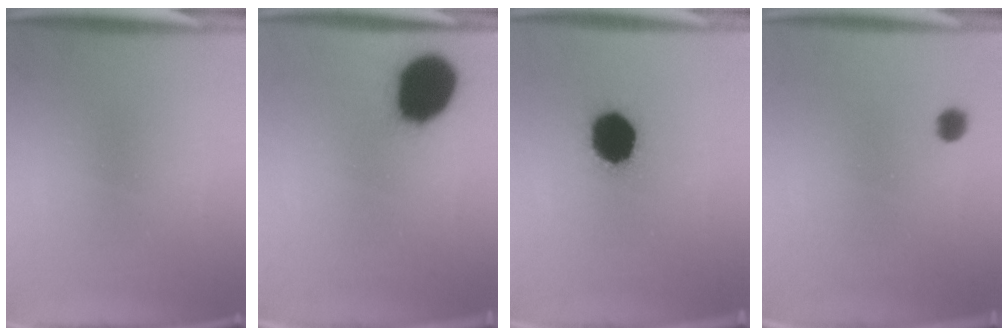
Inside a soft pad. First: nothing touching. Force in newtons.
{"total": 19.4}
{"total": 15.0}
{"total": 1.8}